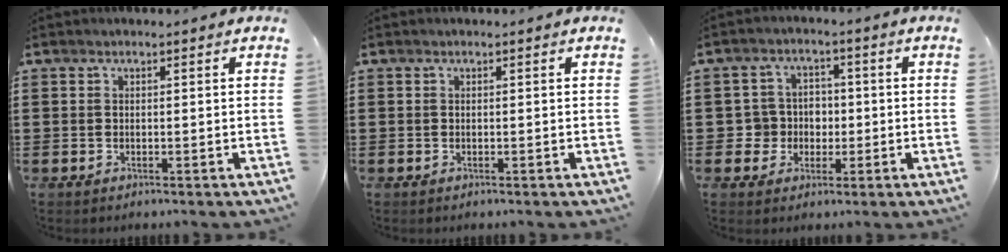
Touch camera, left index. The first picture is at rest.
{"total": 0.0}
{"total": 4.6, "force": [-0.3, 4.5, 1.1], "torque": [-0.033, 0.009, -0.011]}